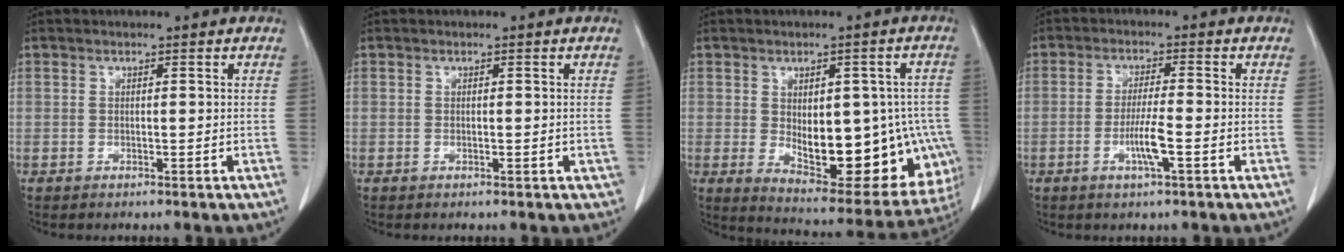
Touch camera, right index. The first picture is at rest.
{"total": 0.7, "force": [-0.3, 0.3, 0.6], "torque": [-0.009, -0.001, -0.002]}
{"total": 19.5, "force": [-3.4, 9.3, 16.8], "torque": [-0.177, 0.014, -0.014]}
{"total": 4.7, "force": [-1.8, 0.0, 4.4], "torque": [-0.085, -0.007, -0.034]}